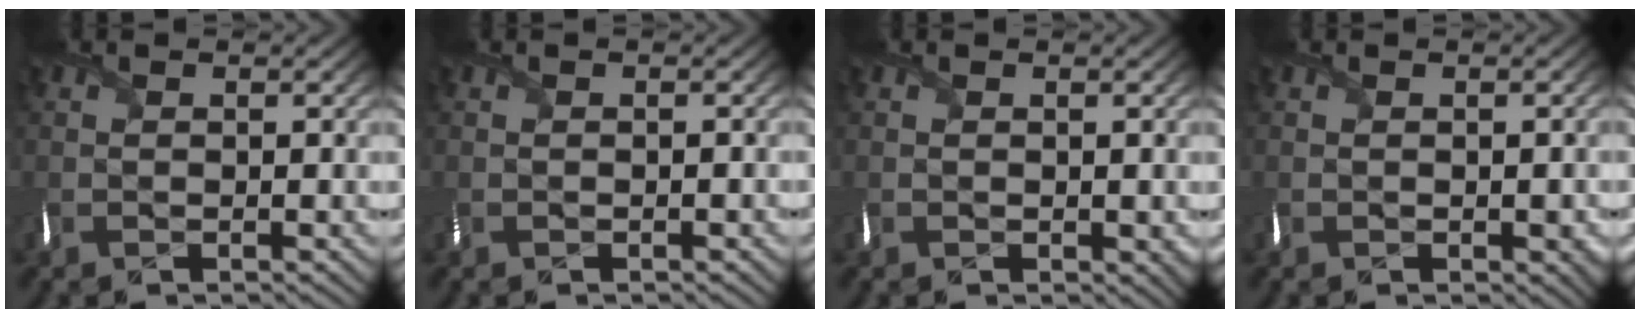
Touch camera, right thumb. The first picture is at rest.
{"total": 0.6, "force": [-0.4, 0.3, 0.3], "torque": [-0.006, -0.001, -0.008]}
{"total": 1.4, "force": [-0.1, 0.8, 1.1], "torque": [-0.020, -0.006, 0.001]}
{"total": 2.2, "force": [-0.7, 1.3, 1.7], "torque": [-0.024, -0.011, -0.006]}